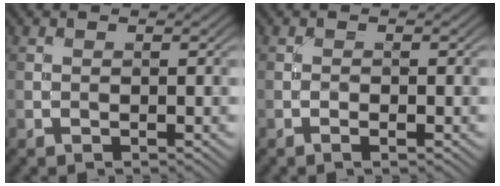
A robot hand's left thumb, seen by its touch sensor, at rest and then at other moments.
{"total": 0.8, "force": [-0.4, 0.2, 0.6], "torque": [-0.012, 0.001, -0.009]}